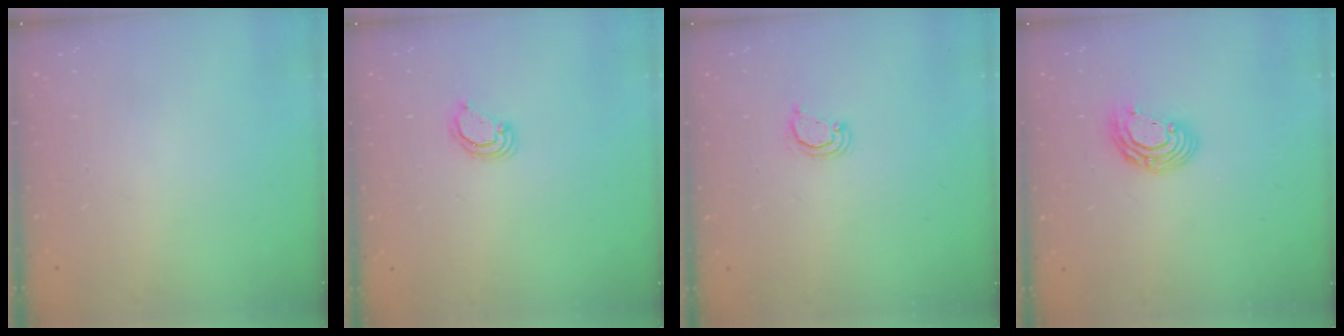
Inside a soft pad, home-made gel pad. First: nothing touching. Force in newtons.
{"total": 4.1, "press": 4.1, "slide": 0.2}
{"total": 2.2, "press": 2.2, "slide": 0.3}
{"total": 8.7, "press": 8.6, "slide": 1.2}